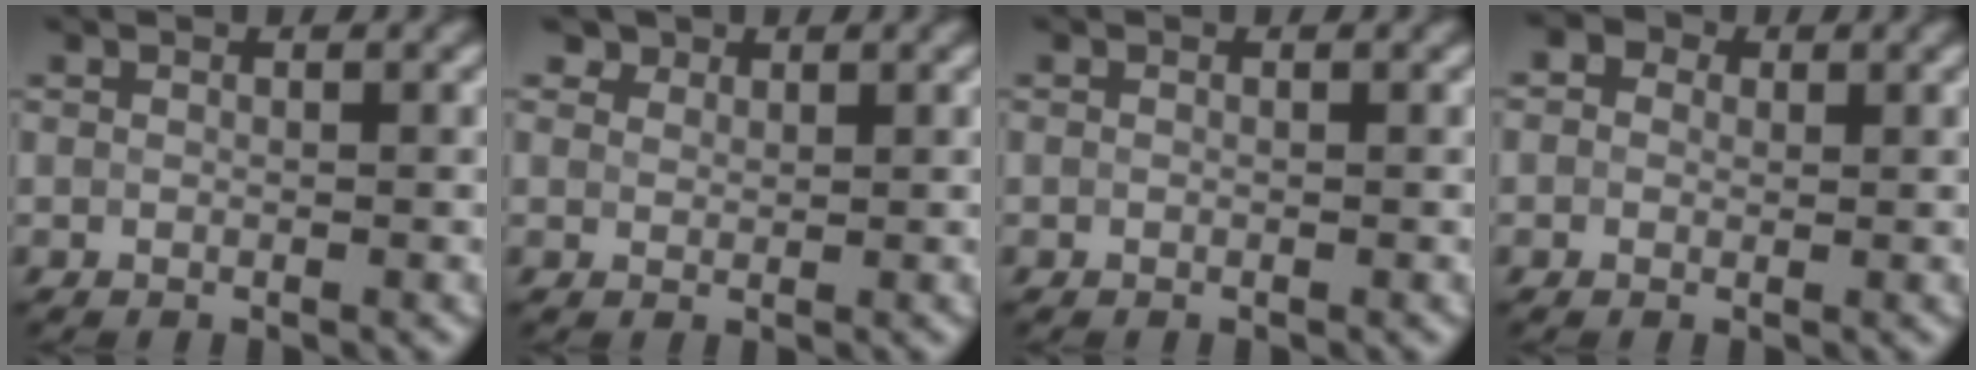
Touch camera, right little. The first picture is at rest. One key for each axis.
{"total": 2.5, "fx": 2.0, "fy": 1.4, "fz": 0.7, "tx": -0.021, "ty": -0.007, "tz": 0.043}
{"total": 0.0}
{"total": 3.1, "fx": 1.4, "fy": 2.3, "fz": 1.6, "tx": -0.016, "ty": 0.015, "tz": -0.015}